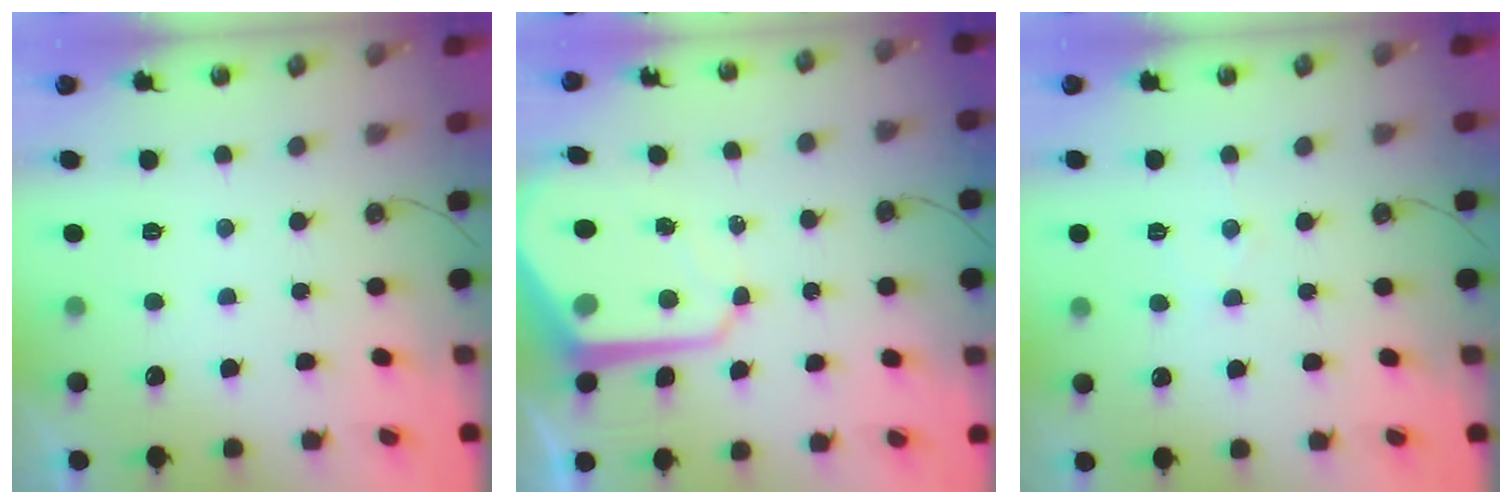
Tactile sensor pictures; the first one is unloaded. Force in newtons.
{"total": 11.4, "press": 11.3, "slide": 1.1}
{"total": 4.0, "press": 3.9, "slide": 0.6}